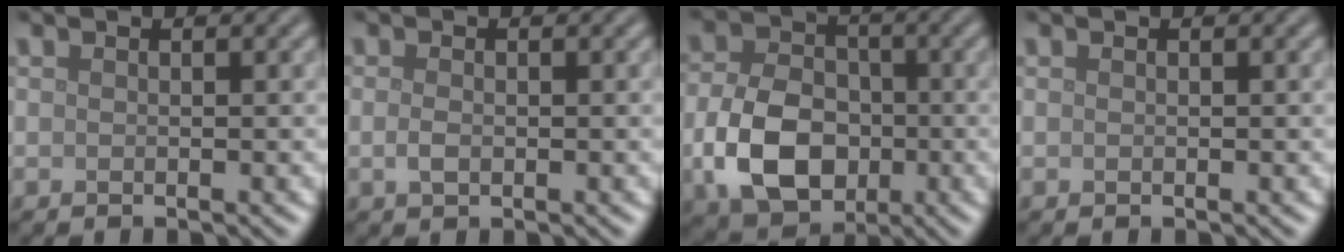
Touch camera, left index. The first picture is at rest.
{"total": 1.2, "force": [-0.1, 0.7, 0.9], "torque": [-0.022, -0.002, -0.004]}
{"total": 8.6, "force": [-2.2, 6.2, 5.6], "torque": [-0.119, -0.009, -0.044]}
{"total": 0.0}